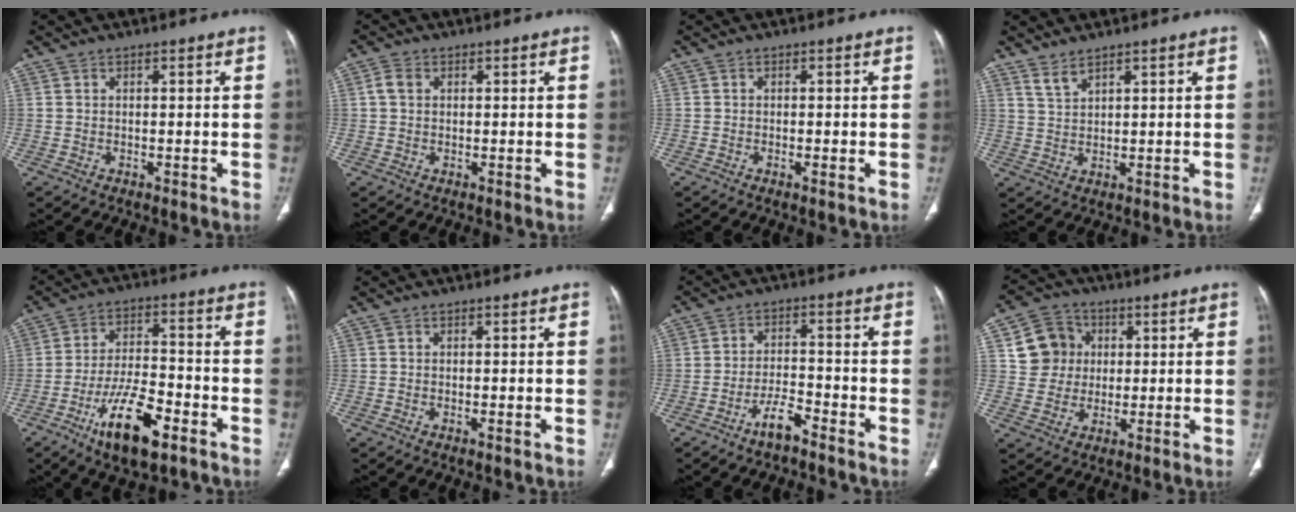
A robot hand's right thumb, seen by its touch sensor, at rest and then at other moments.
{"total": 2.3, "force": [0.6, 1.7, 1.4], "torque": [-0.031, 0.007, 0.011]}
{"total": 1.0, "force": [-0.4, 0.2, 0.9], "torque": [-0.017, -0.002, -0.007]}
{"total": 2.8, "force": [2.4, 0.6, 1.2], "torque": [-0.024, -0.014, 0.056]}
{"total": 13.5, "force": [-7.1, 4.9, 10.3], "torque": [-0.175, 0.031, -0.120]}
{"total": 0.7, "force": [-0.3, 0.1, 0.7], "torque": [-0.012, -0.002, -0.005]}
{"total": 5.2, "force": [-3.9, 1.7, 3.0], "torque": [-0.049, 0.031, -0.074]}
{"total": 9.0, "force": [1.8, 8.4, 2.5], "torque": [-0.012, 0.006, 0.028]}